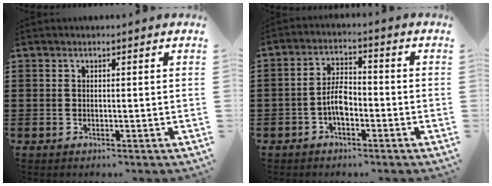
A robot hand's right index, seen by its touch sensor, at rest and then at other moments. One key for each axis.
{"total": 4.7, "fx": -1.7, "fy": 2.2, "fz": 3.8, "tx": -0.088, "ty": 0.002, "tz": -0.039}